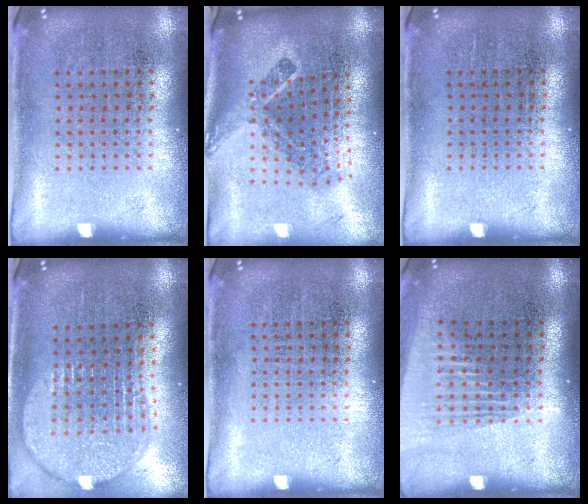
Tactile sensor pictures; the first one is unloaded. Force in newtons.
{"total": 2.2, "press": 1.5, "slide": 1.7}
{"total": 0.0}
{"total": 2.0, "press": 1.7, "slide": 1.1}
{"total": 0.0}
{"total": 1.4, "press": 1.2, "slide": 0.7}